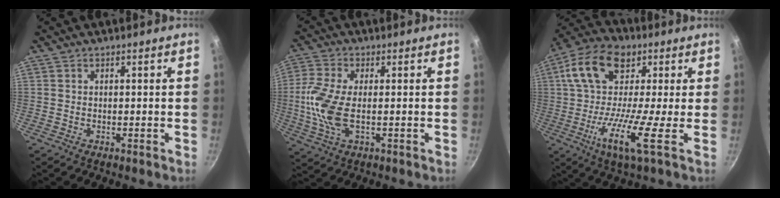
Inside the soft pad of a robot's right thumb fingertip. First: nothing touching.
{"total": 9.9, "force": [-0.8, 4.5, 8.7], "torque": [-0.201, 0.000, -0.024]}
{"total": 16.0, "force": [0.4, 6.5, 14.7], "torque": [-0.260, 0.012, -0.025]}